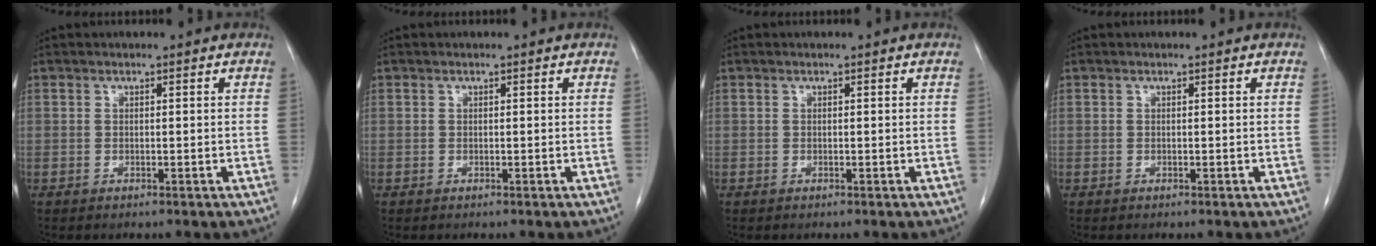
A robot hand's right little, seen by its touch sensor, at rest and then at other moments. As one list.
[{"total": 0.0}, {"total": 0.0}, {"total": 0.0}]